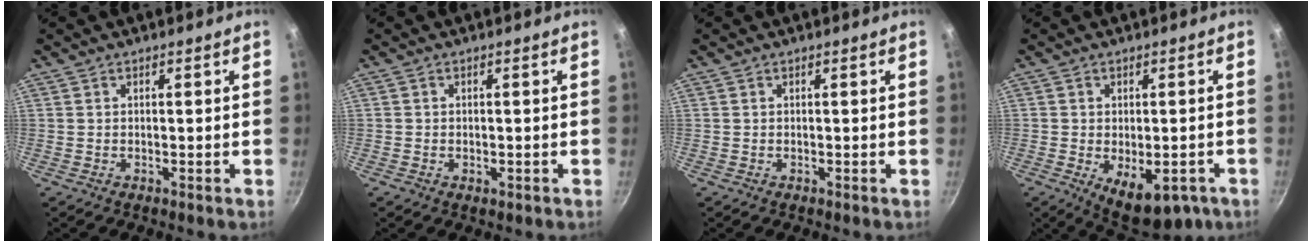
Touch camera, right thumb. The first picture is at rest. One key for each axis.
{"total": 1.1, "fx": -0.4, "fy": 0.7, "fz": 0.8, "tx": -0.009, "ty": 0.001, "tz": -0.005}
{"total": 0.0}
{"total": 11.0, "fx": -4.3, "fy": 5.7, "fz": 8.4, "tx": -0.082, "ty": 0.001, "tz": -0.041}